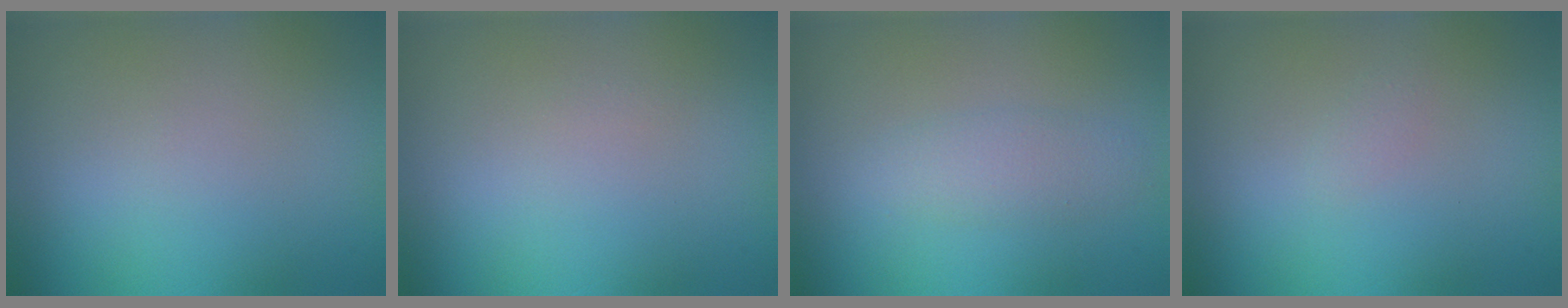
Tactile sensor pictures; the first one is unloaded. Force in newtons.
{"total": 0.0}
{"total": 2.0, "press": 2.0, "slide": 0.1}
{"total": 0.6, "press": 0.6, "slide": 0.1}